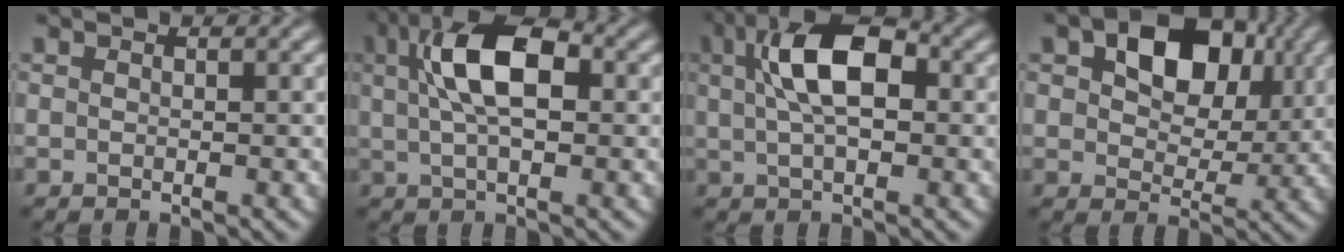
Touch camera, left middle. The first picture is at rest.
{"total": 7.7, "force": [1.6, 3.4, 6.7], "torque": [-0.129, 0.018, 0.022]}
{"total": 7.6, "force": [1.5, 3.5, 6.6], "torque": [-0.122, 0.019, 0.021]}
{"total": 8.1, "force": [2.6, 5.4, 5.4], "torque": [-0.097, -0.001, 0.035]}